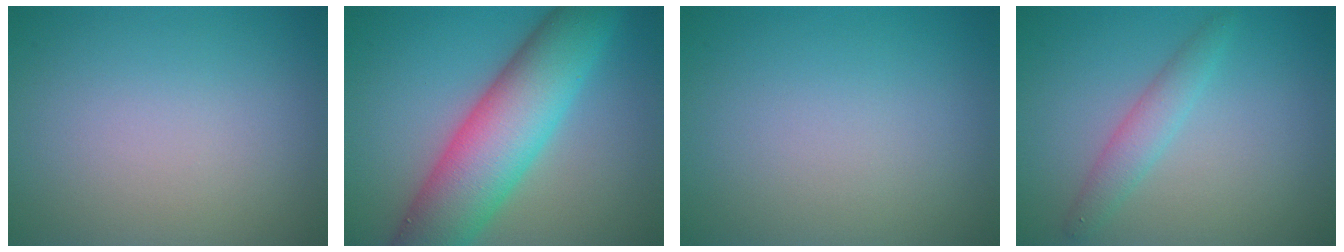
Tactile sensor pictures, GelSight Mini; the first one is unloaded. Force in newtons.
{"total": 10.3, "press": 10.3, "slide": 0.3}
{"total": 0.0}
{"total": 2.1, "press": 2.1, "slide": 0.0}